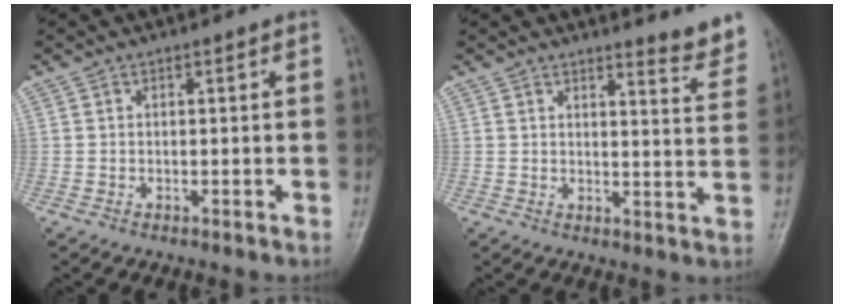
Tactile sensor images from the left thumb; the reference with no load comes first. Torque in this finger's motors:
{"motor_torque": [0.06, -0.02, -0.14, -0.27, 0.06]}